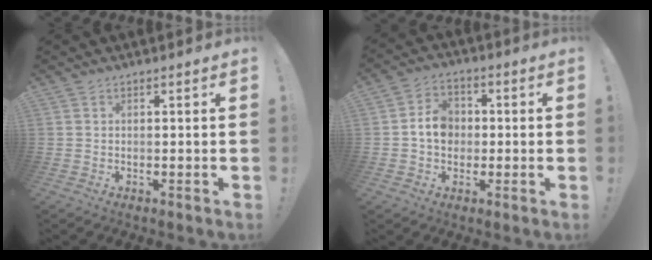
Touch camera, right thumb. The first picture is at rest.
{"total": 8.6, "force": [-0.1, 7.1, 4.8], "torque": [-0.065, 0.017, 0.003]}